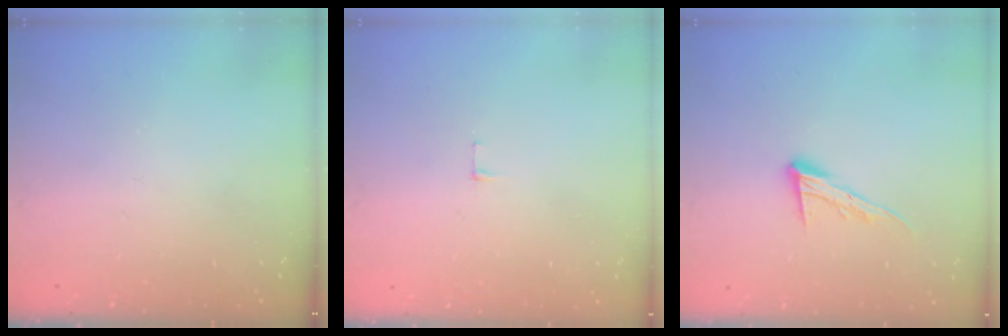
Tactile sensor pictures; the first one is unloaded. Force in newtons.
{"total": 3.8, "press": 3.8, "slide": 0.3}
{"total": 9.8, "press": 9.8, "slide": 0.6}